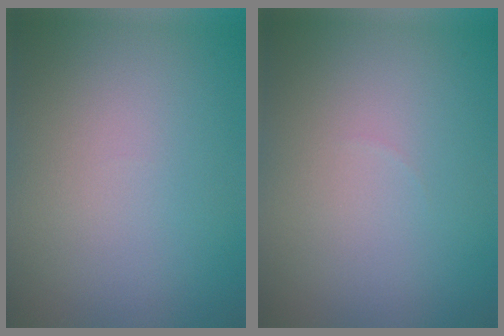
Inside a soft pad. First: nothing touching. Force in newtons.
{"total": 0.0}